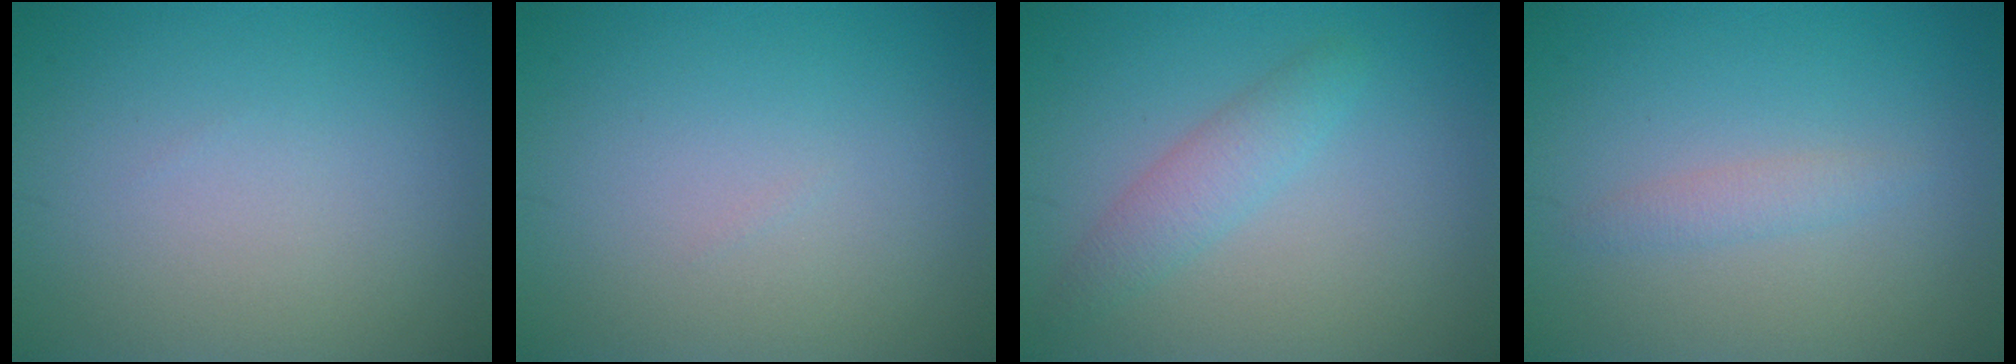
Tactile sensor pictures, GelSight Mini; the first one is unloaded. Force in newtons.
{"total": 0.0}
{"total": 2.3, "press": 2.3, "slide": 0.1}
{"total": 1.3, "press": 1.3, "slide": 0.0}